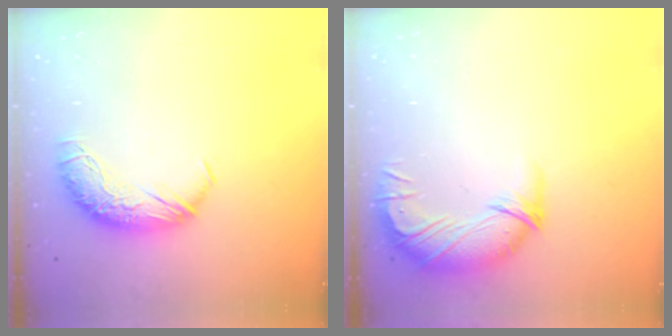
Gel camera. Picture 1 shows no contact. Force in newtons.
{"total": 2.9, "press": 0.1, "slide": 2.9}